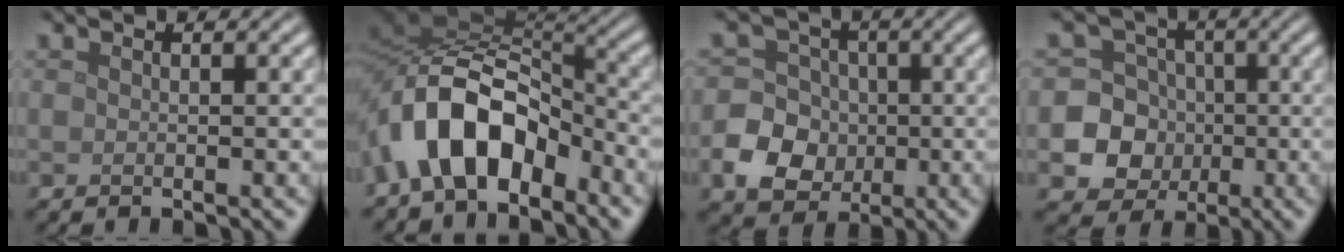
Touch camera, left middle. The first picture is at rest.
{"total": 9.6, "force": [-4.6, 5.3, 6.5], "torque": [-0.118, 0.017, -0.093]}
{"total": 6.9, "force": [-1.7, 6.2, 2.6], "torque": [-0.037, 0.007, -0.058]}
{"total": 10.0, "force": [-1.8, 9.5, 2.3], "torque": [-0.059, 0.009, -0.052]}